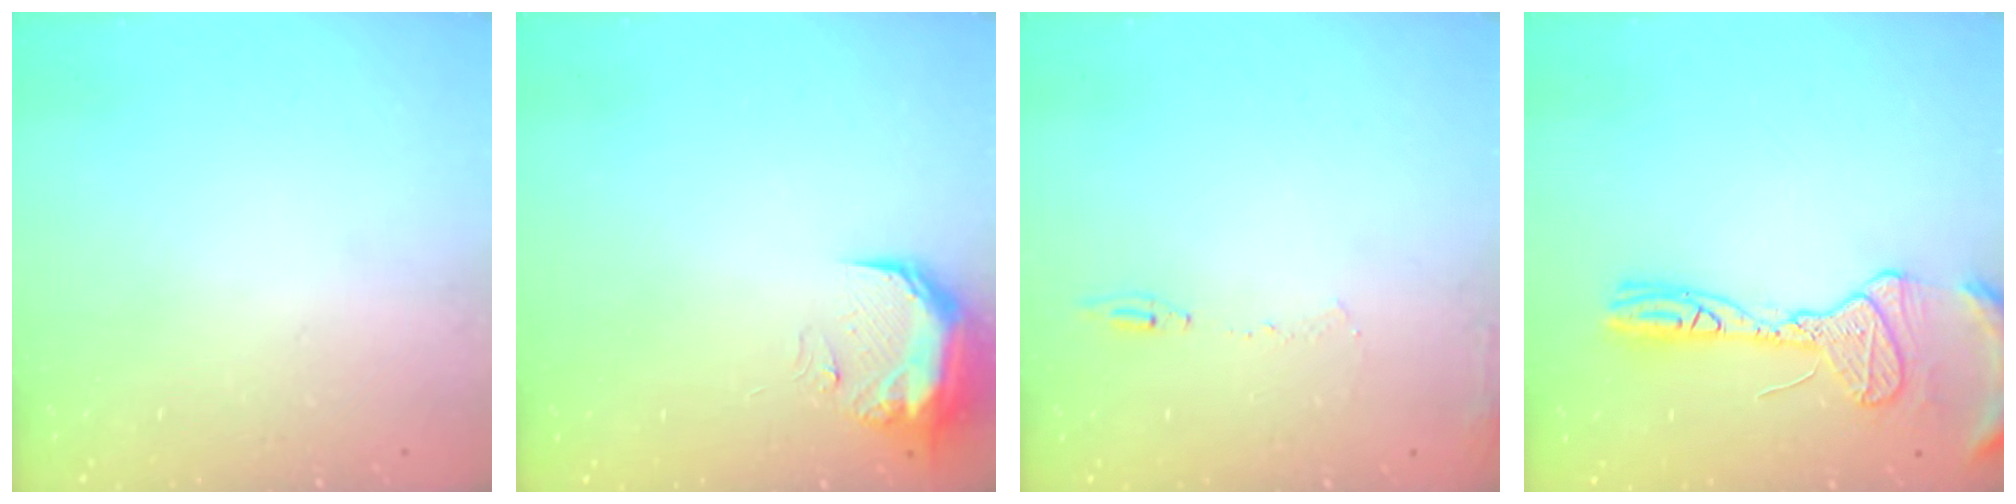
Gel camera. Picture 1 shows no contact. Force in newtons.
{"total": 16.9, "press": 11.4, "slide": 12.5}
{"total": 6.2, "press": 6.0, "slide": 1.5}
{"total": 14.6, "press": 14.4, "slide": 2.2}